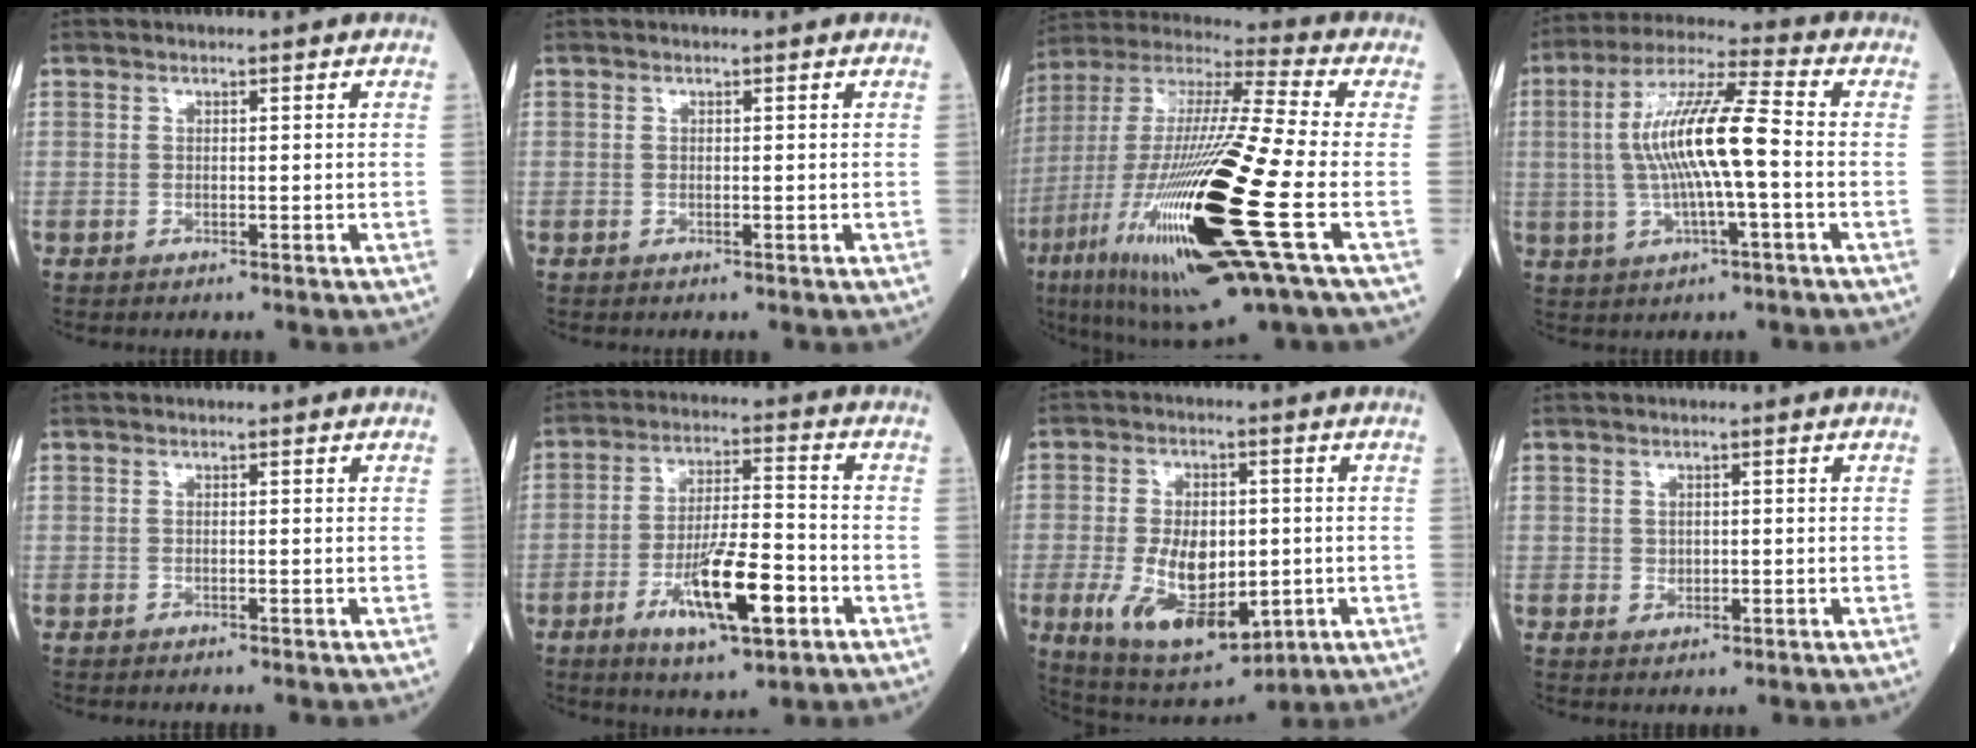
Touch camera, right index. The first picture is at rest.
{"total": 0.0}
{"total": 29.4, "force": [-8.8, 2.8, 28.0], "torque": [-0.578, -0.058, -0.166]}
{"total": 12.7, "force": [-0.5, 1.3, 12.6], "torque": [-0.242, 0.013, -0.013]}
{"total": 0.6, "force": [-0.5, 0.0, 0.3], "torque": [0.002, 0.000, -0.009]}
{"total": 12.5, "force": [-5.1, 2.6, 11.1], "torque": [-0.198, -0.008, -0.084]}
{"total": 13.8, "force": [-2.9, 6.9, 11.7], "torque": [-0.207, -0.009, -0.031]}
{"total": 1.6, "force": [0.0, 1.4, 0.9], "torque": [-0.010, 0.000, 0.002]}